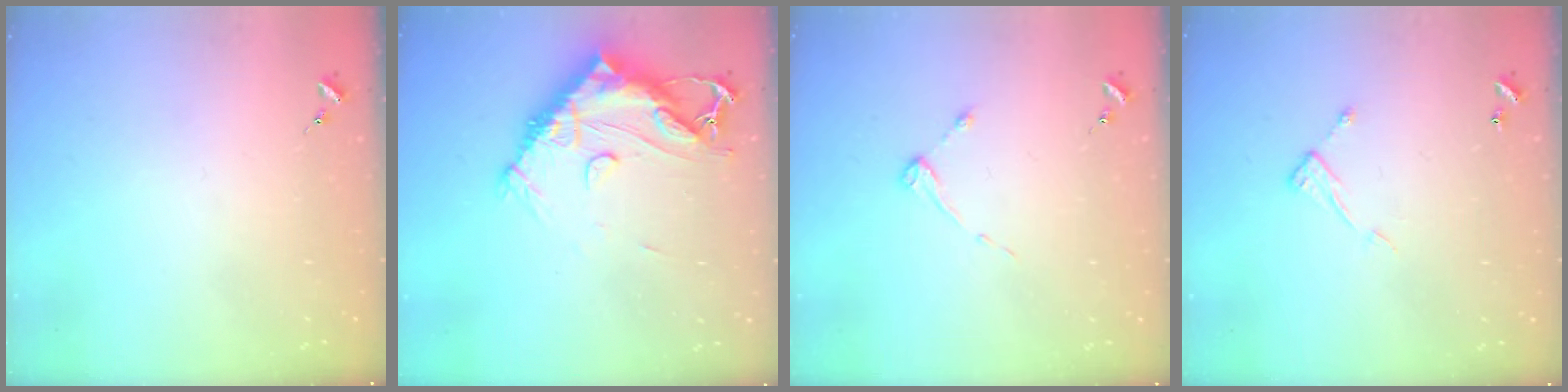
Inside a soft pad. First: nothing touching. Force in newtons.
{"total": 14.9, "press": 14.8, "slide": 1.4}
{"total": 3.0, "press": 3.0, "slide": 0.4}
{"total": 7.1, "press": 7.1, "slide": 0.0}